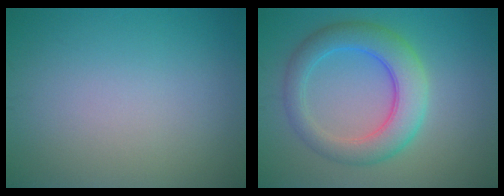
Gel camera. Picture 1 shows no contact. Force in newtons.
{"total": 5.9, "press": 5.9, "slide": 0.1}